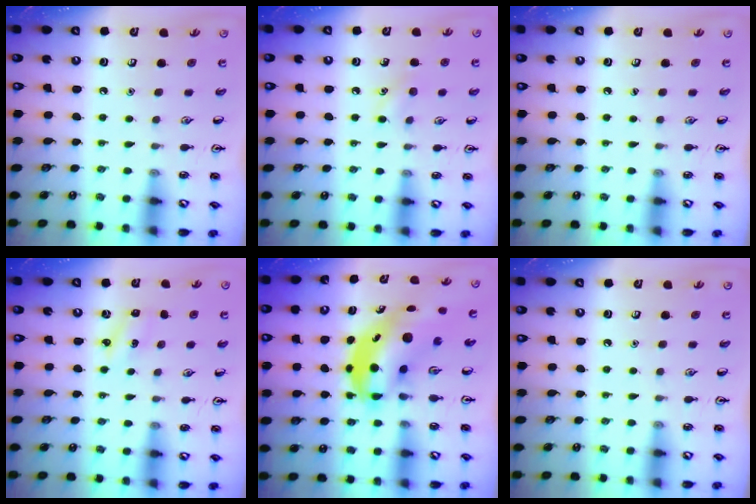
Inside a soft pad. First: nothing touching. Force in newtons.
{"total": 6.4, "press": 6.1, "slide": 2.0}
{"total": 0.0}
{"total": 2.2, "press": 2.1, "slide": 0.8}
{"total": 8.1, "press": 7.7, "slide": 2.2}
{"total": 0.0}